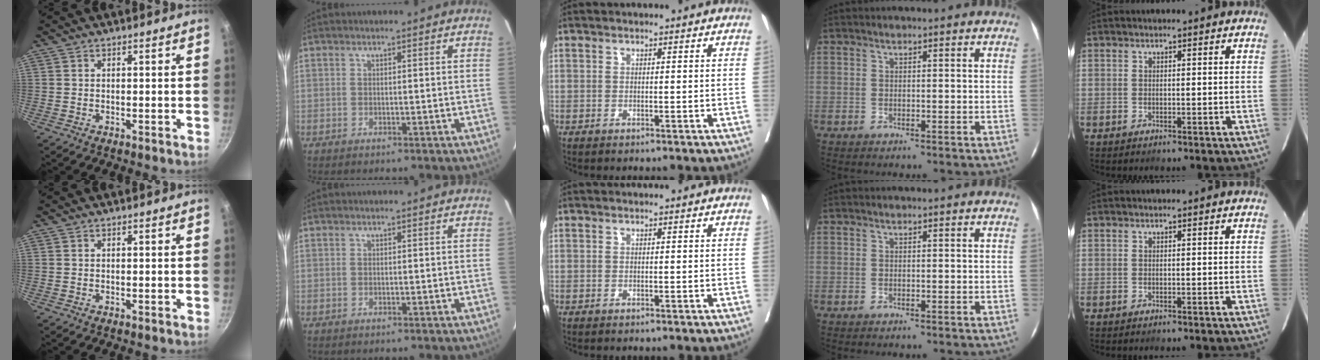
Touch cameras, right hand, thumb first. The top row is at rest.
{}